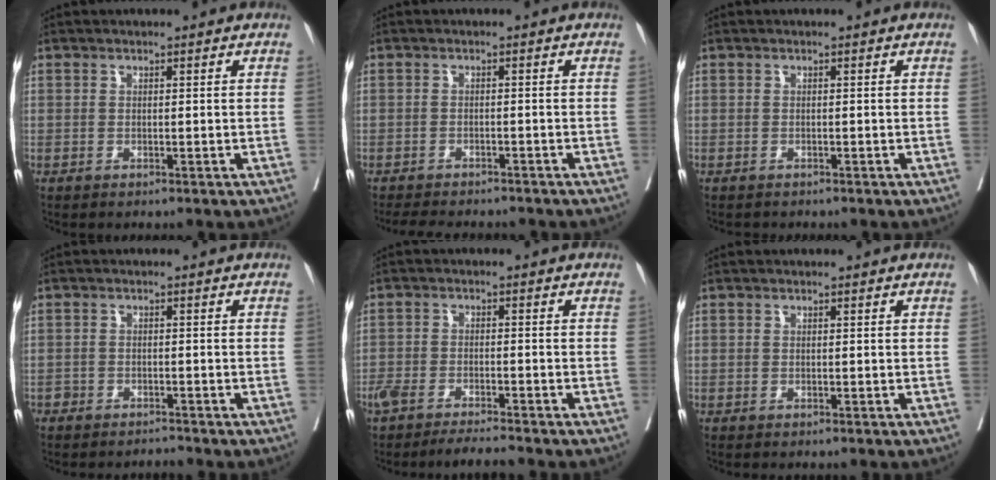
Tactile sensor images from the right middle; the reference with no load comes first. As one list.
[{"total": 7.9, "force": [-7.1, 2.2, 2.6], "torque": [-0.033, -0.006, -0.096]}, {"total": 1.0, "force": [-0.9, 0.4, 0.1], "torque": [-0.009, -0.002, -0.016]}, {"total": 1.6, "force": [-1.6, 0.2, -0.3], "torque": [0.011, -0.005, -0.027]}, {"total": 5.9, "force": [-5.4, 0.2, 2.5], "torque": [-0.039, -0.009, -0.091]}, {"total": 0.0}]